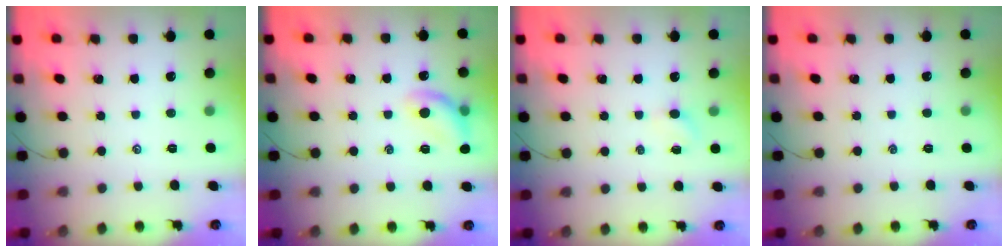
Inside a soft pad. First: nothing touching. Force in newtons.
{"total": 10.9, "press": 10.7, "slide": 2.1}
{"total": 1.6, "press": 1.5, "slide": 0.6}
{"total": 0.0}